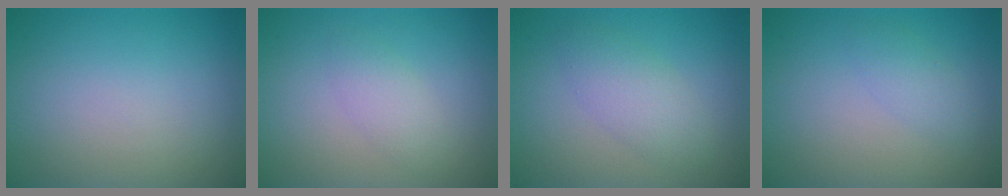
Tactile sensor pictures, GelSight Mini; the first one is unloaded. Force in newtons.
{"total": 1.9, "press": 1.9, "slide": 0.1}
{"total": 3.0, "press": 3.0, "slide": 0.1}
{"total": 0.7, "press": 0.7, "slide": 0.1}